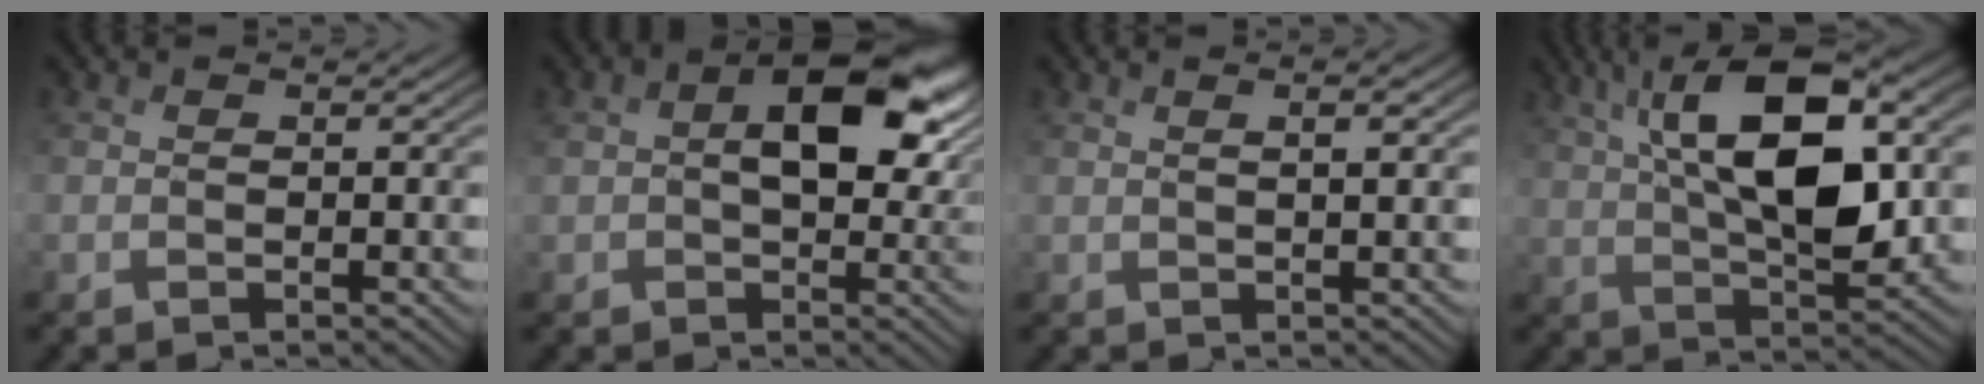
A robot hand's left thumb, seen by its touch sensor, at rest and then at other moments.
{"total": 10.6, "force": [2.5, 6.3, 8.1], "torque": [-0.134, 0.000, 0.038]}
{"total": 2.3, "force": [0.9, 0.5, 2.1], "torque": [-0.030, 0.001, 0.018]}
{"total": 14.3, "force": [4.4, 6.4, 12.0], "torque": [-0.214, 0.010, 0.077]}